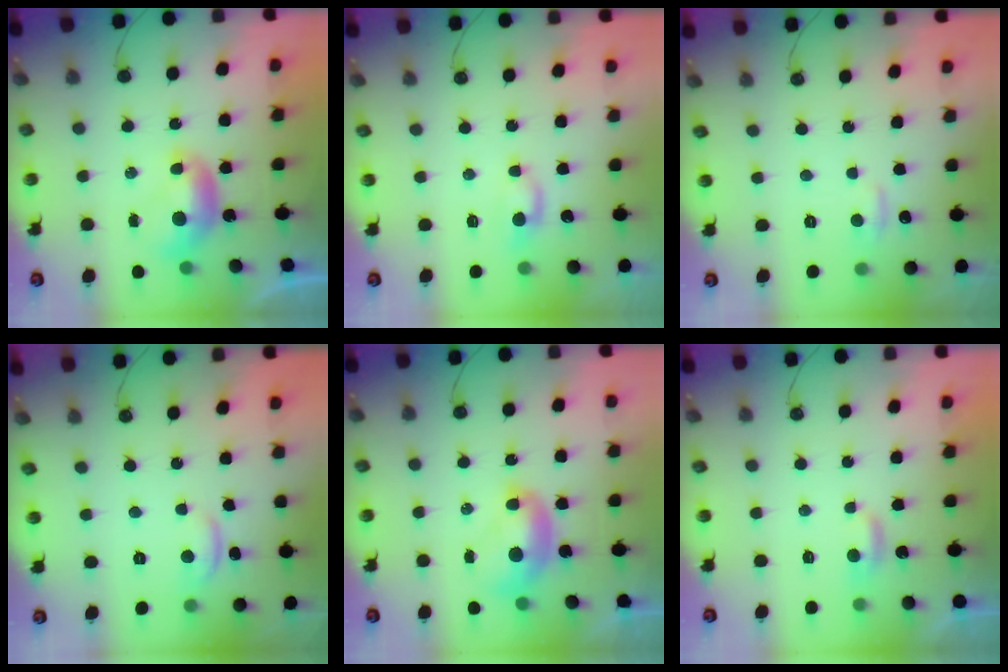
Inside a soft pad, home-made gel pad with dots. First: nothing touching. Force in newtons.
{"total": 0.8, "press": 0.6, "slide": 0.5}
{"total": 1.1, "press": 0.8, "slide": 0.7}
{"total": 0.0}
{"total": 1.8, "press": 1.8, "slide": 0.0}
{"total": 2.9, "press": 2.9, "slide": 0.3}